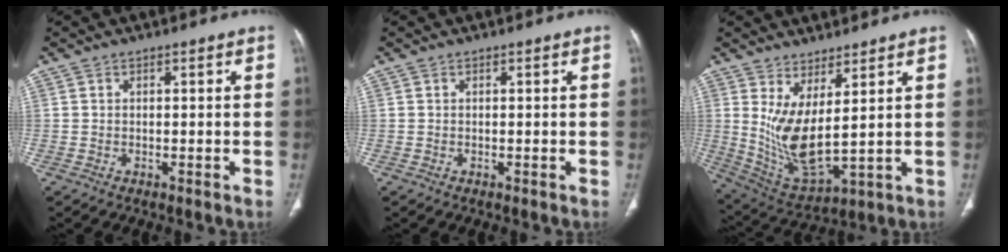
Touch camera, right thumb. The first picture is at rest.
{"total": 0.0}
{"total": 11.2, "force": [3.1, 3.6, 10.2], "torque": [-0.205, -0.043, 0.081]}